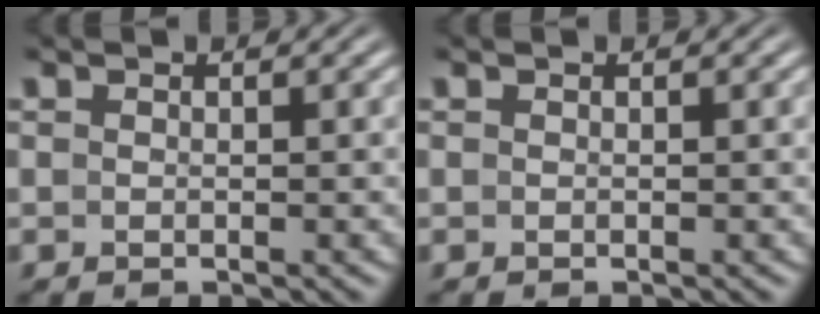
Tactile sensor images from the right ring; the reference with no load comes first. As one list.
[{"total": 0.0}]